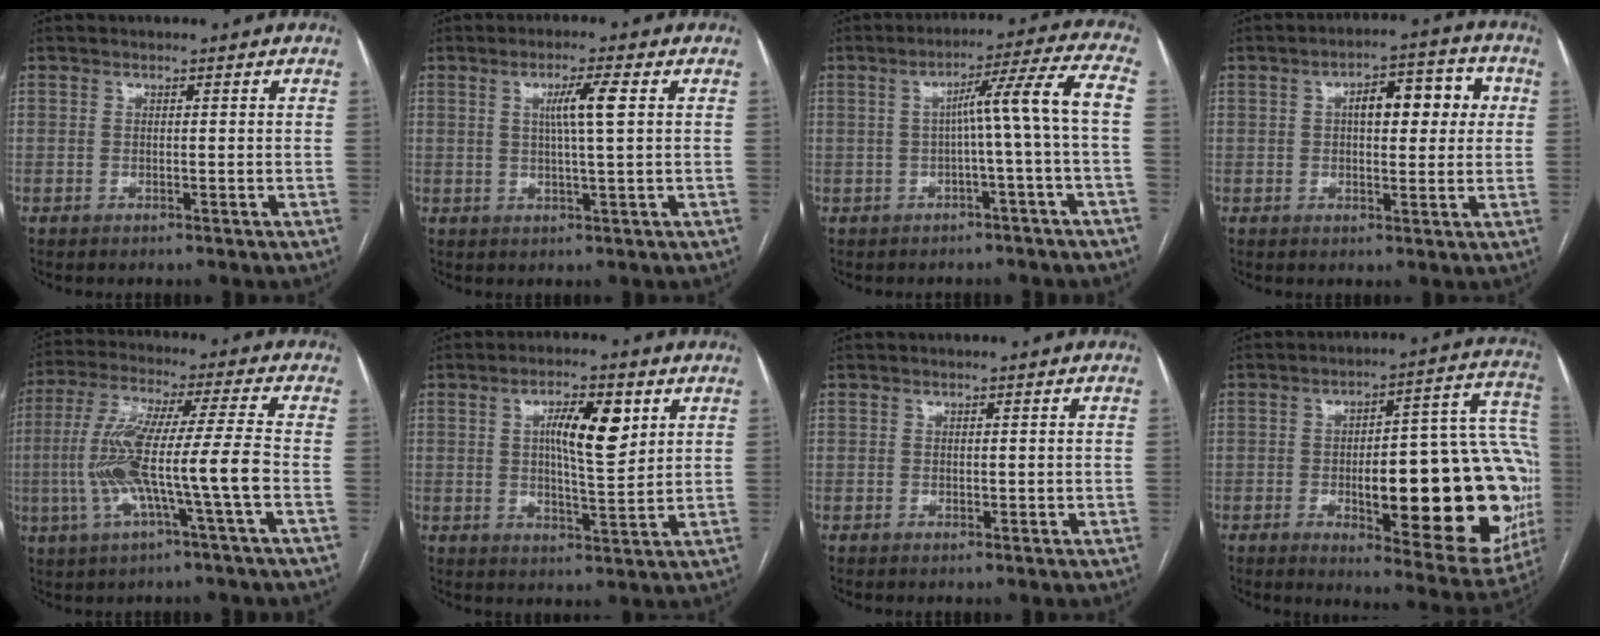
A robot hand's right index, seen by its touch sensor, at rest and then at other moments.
{"total": 4.9, "force": [1.2, -0.4, 4.7], "torque": [-0.084, 0.001, 0.022]}
{"total": 8.1, "force": [-0.6, -2.0, 7.9], "torque": [-0.122, 0.024, -0.001]}
{"total": 8.5, "force": [1.8, 3.5, 7.6], "torque": [-0.102, 0.031, 0.024]}
{"total": 13.3, "force": [-3.0, -0.3, 13.0], "torque": [-0.261, 0.010, -0.058]}
{"total": 8.6, "force": [2.8, 2.1, 7.9], "torque": [-0.133, 0.007, 0.049]}
{"total": 0.9, "force": [0.1, 0.6, 0.6], "torque": [-0.006, -0.002, 0.004]}
{"total": 28.3, "force": [-4.3, 7.7, 26.8], "torque": [-0.268, 0.026, -0.040]}